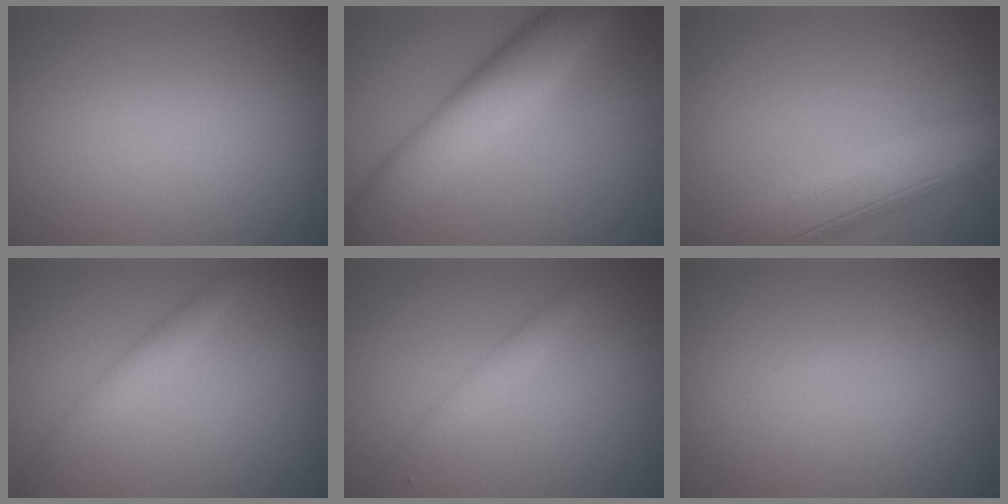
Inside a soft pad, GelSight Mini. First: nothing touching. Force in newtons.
{"total": 7.9, "press": 7.9, "slide": 0.3}
{"total": 8.8, "press": 8.8, "slide": 0.4}
{"total": 2.0, "press": 2.0, "slide": 0.1}
{"total": 1.7, "press": 1.7, "slide": 0.0}
{"total": 0.0}